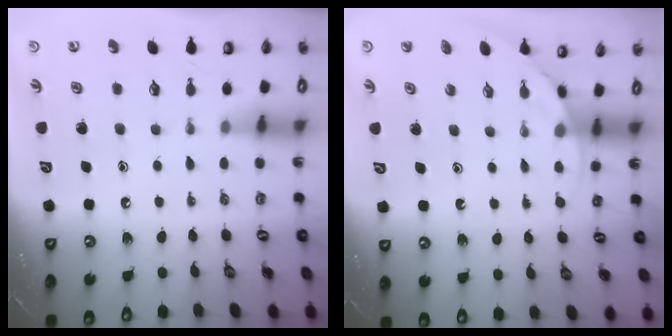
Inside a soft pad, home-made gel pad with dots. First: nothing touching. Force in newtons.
{"total": 2.6, "press": 2.6, "slide": 0.1}